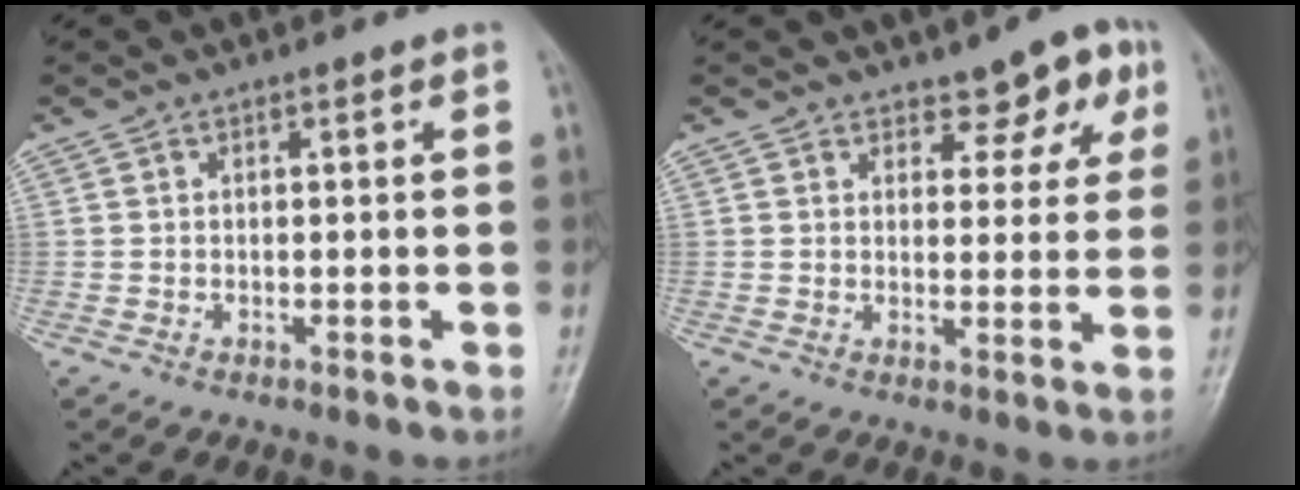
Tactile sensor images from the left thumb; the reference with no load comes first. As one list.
[{"total": 5.3, "force": [3.2, 3.0, 3.0], "torque": [-0.002, -0.014, 0.039]}]